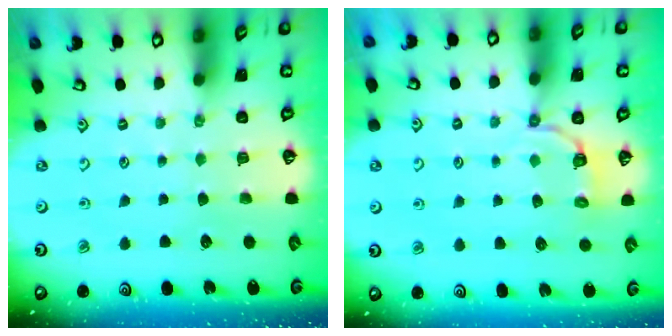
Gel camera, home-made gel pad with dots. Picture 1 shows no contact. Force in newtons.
{"total": 3.8, "press": 2.5, "slide": 2.9}